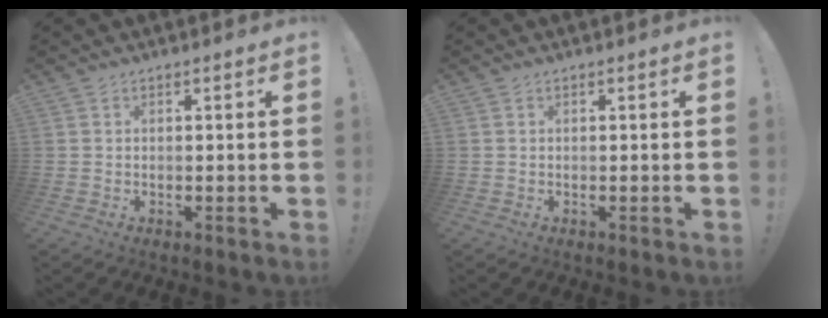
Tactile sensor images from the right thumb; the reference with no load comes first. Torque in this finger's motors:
{"motor_torque": [-0.04, -0.05, 0.19, 0.10, 0.06]}